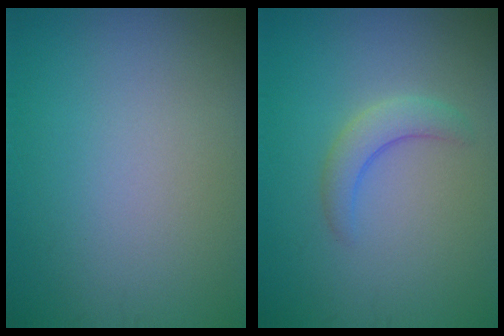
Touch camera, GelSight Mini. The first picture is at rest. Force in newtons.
{"total": 2.4, "press": 2.4, "slide": 0.3}